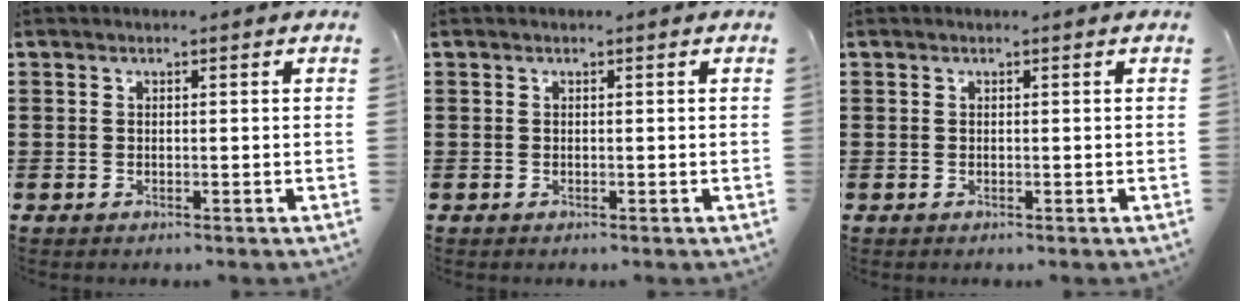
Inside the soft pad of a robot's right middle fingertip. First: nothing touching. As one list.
[{"total": 0.0}, {"total": 0.0}]